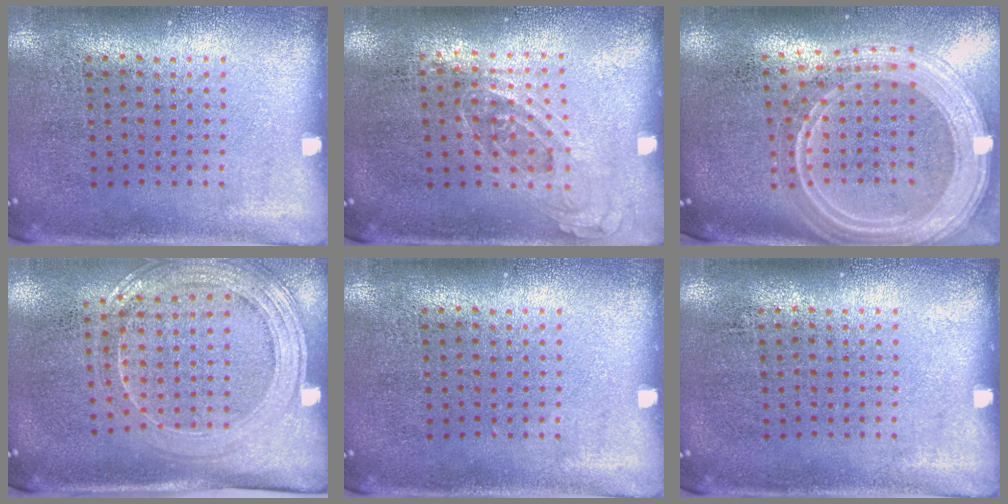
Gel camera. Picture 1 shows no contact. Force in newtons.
{"total": 0.8, "press": 0.6, "slide": 0.5}
{"total": 3.0, "press": 2.4, "slide": 1.7}
{"total": 1.9, "press": 1.7, "slide": 0.8}
{"total": 0.0}
{"total": 0.0}